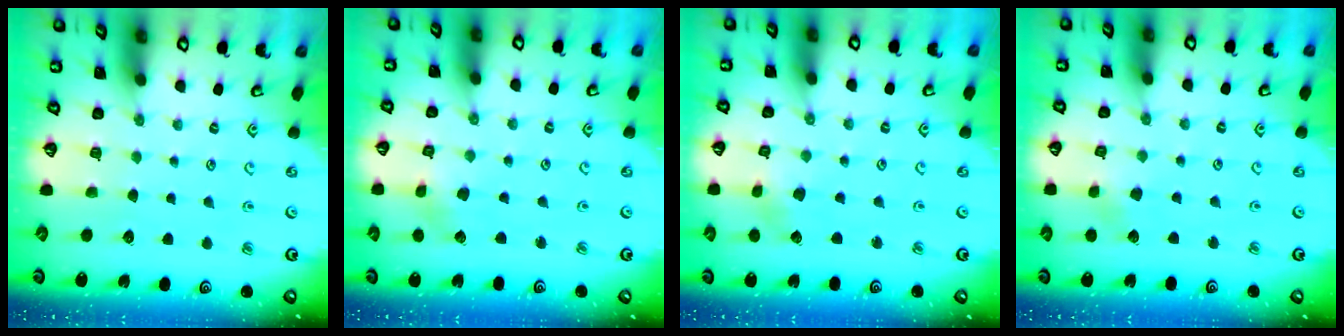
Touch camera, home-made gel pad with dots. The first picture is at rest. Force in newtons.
{"total": 2.9, "press": 2.9, "slide": 0.2}
{"total": 2.6, "press": 2.6, "slide": 0.4}
{"total": 3.3, "press": 3.3, "slide": 0.3}